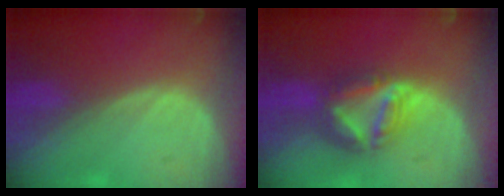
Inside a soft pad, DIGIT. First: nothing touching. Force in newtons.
{"total": 7.9, "press": 6.7, "slide": 4.2}